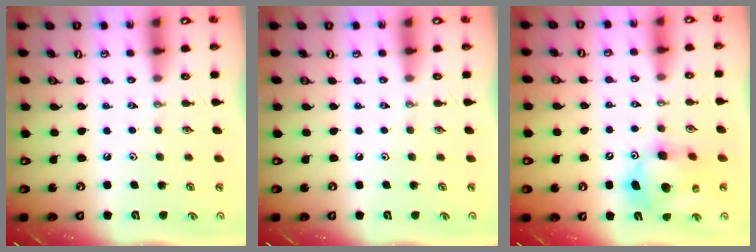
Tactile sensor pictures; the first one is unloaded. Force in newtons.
{"total": 0.0}
{"total": 12.2, "press": 12.0, "slide": 2.1}